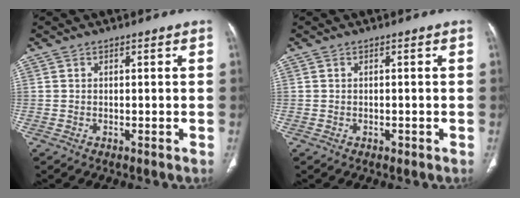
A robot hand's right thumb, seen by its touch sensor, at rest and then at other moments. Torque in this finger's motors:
{"motor_torque": [-0.43, 0.28, -0.20, 0.10, -0.01]}